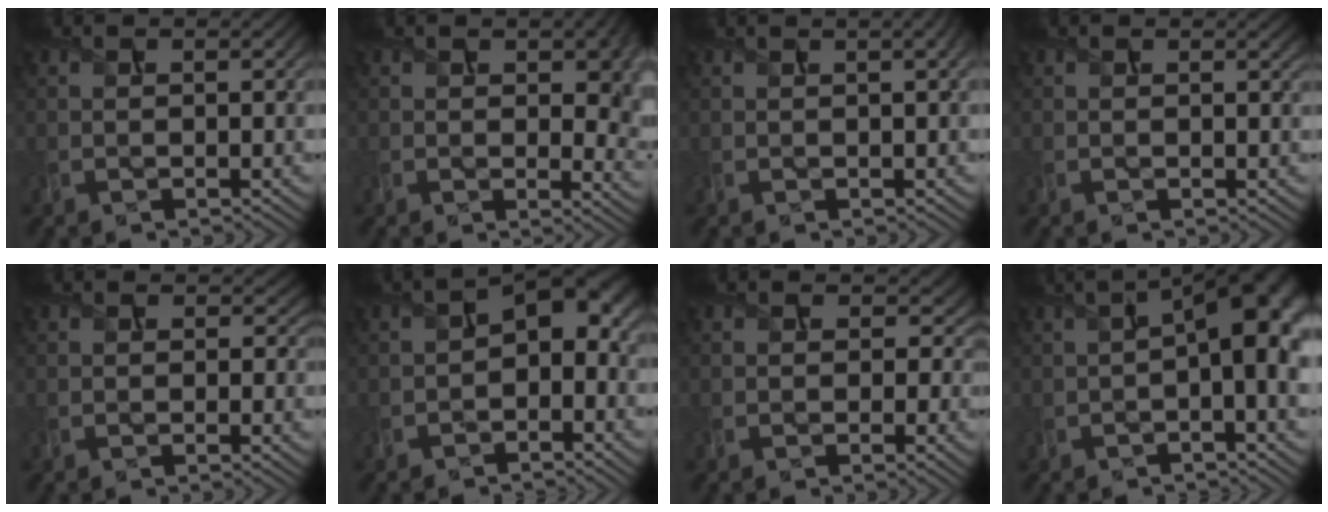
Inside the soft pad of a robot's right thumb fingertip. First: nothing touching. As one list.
[{"total": 9.1, "force": [1.7, 5.3, 7.2], "torque": [-0.100, -0.023, 0.044]}, {"total": 3.2, "force": [1.1, 0.9, 2.8], "torque": [-0.035, 0.012, 0.008]}, {"total": 0.9, "force": [0.5, 0.2, 0.7], "torque": [-0.013, 0.000, 0.009]}, {"total": 1.4, "force": [0.4, 1.1, 0.6], "torque": [-0.016, -0.007, 0.006]}, {"total": 5.6, "force": [-1.1, 3.4, 4.3], "torque": [-0.067, 0.009, -0.027]}, {"total": 3.7, "force": [0.3, 3.2, 1.8], "torque": [-0.032, -0.015, 0.003]}, {"total": 9.6, "force": [0.7, 3.7, 8.8], "torque": [-0.141, 0.006, 0.013]}]